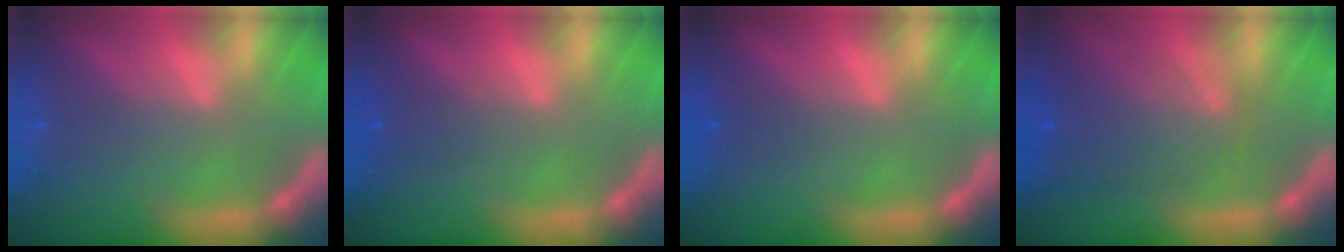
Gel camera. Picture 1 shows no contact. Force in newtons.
{"total": 1.4}
{"total": 0.9}
{"total": 5.6}